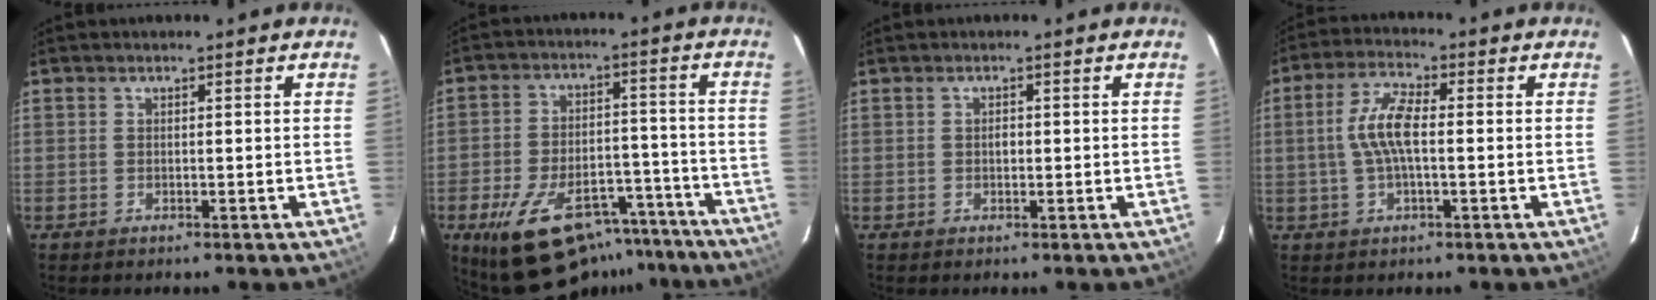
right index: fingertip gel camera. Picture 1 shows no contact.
{"total": 18.8, "force": [-14.0, 8.4, 9.2], "torque": [-0.170, 0.009, -0.186]}
{"total": 0.0}
{"total": 7.4, "force": [-0.1, 2.4, 7.0], "torque": [-0.143, 0.012, -0.003]}